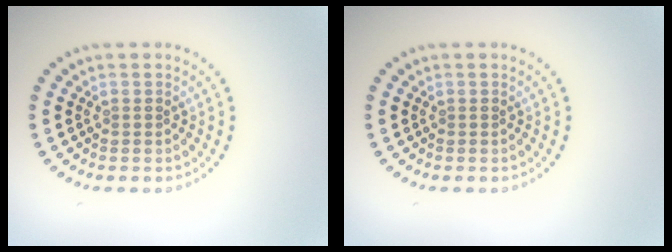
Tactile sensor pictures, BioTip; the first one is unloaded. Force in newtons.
{"total": 0.0}